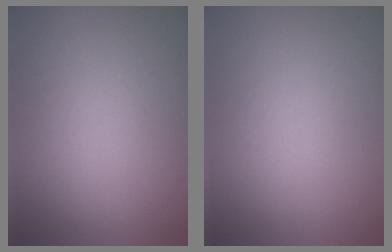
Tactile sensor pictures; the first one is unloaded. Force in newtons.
{"total": 0.0}